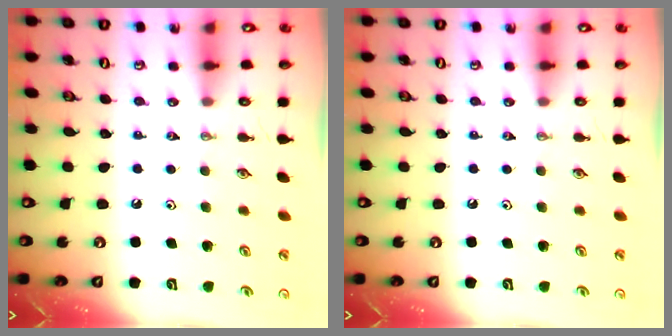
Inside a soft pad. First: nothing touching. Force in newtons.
{"total": 0.0}